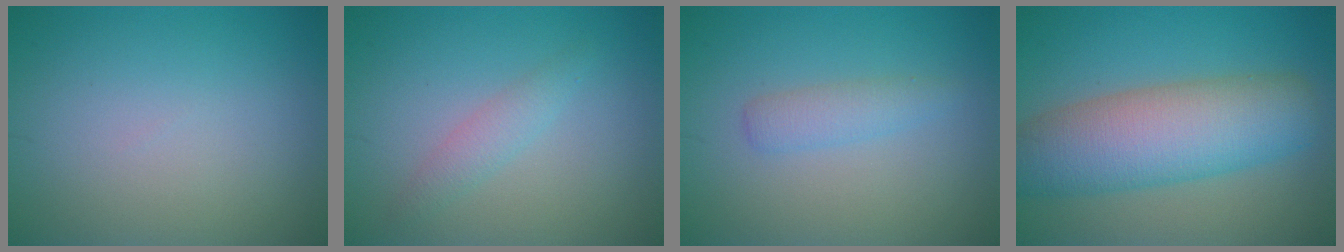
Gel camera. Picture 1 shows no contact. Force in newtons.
{"total": 1.6, "press": 1.6, "slide": 0.2}
{"total": 1.8, "press": 1.8, "slide": 0.1}
{"total": 9.0, "press": 9.0, "slide": 0.6}